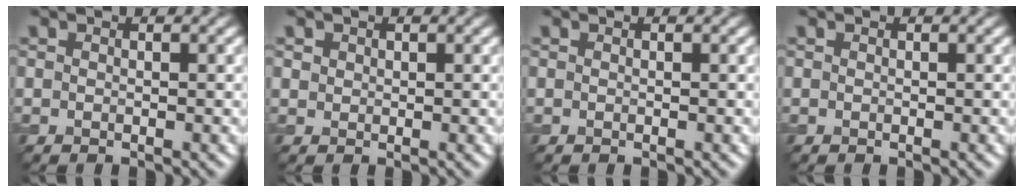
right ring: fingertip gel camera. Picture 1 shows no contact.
{"total": 0.7, "force": [0.3, 0.6, 0.1], "torque": [0.000, -0.003, 0.009]}
{"total": 0.0}
{"total": 0.0}